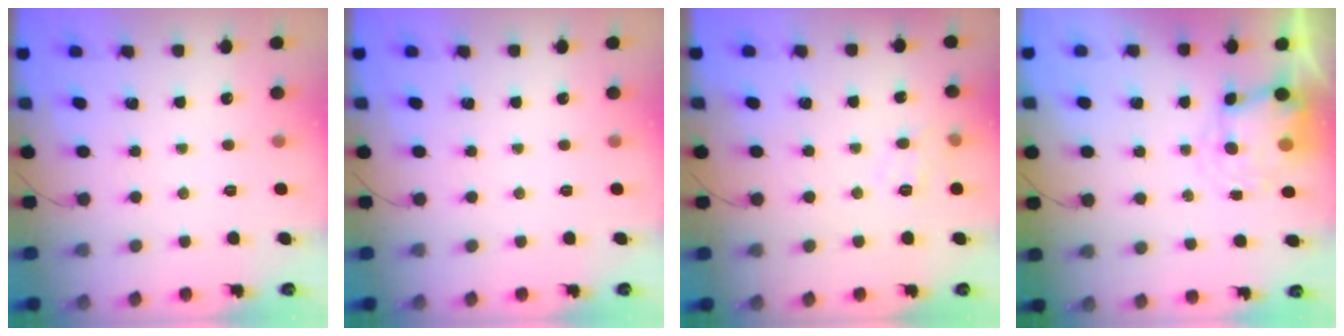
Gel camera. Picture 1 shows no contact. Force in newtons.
{"total": 0.0}
{"total": 8.1, "press": 8.0, "slide": 1.1}
{"total": 4.8, "press": 4.6, "slide": 1.0}